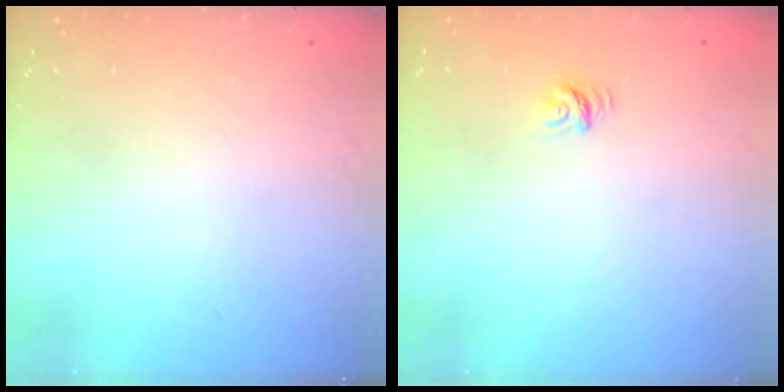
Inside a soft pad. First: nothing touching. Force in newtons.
{"total": 4.5, "press": 4.5, "slide": 0.3}